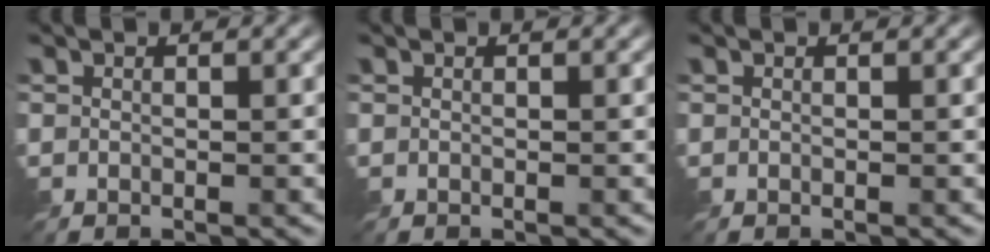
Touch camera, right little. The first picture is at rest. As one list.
[{"total": 0.0}, {"total": 0.0}]